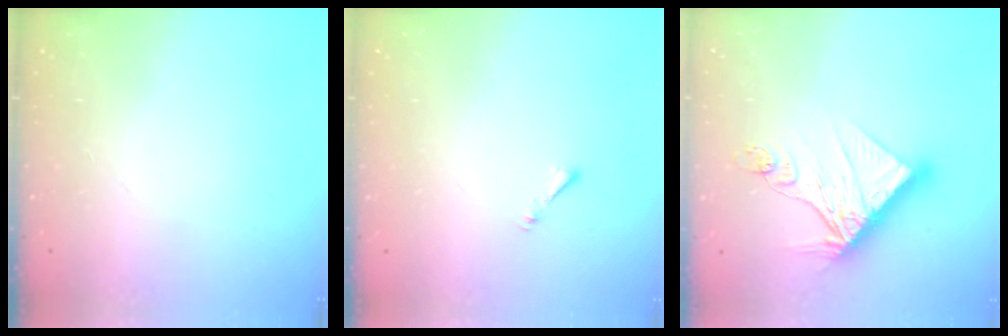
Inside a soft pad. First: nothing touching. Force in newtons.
{"total": 0.8, "press": 0.7, "slide": 0.3}
{"total": 13.9, "press": 13.9, "slide": 0.7}